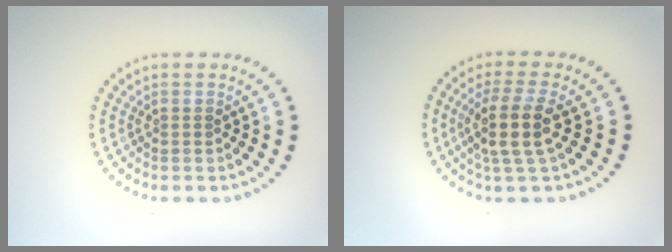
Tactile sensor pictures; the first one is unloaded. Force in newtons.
{"total": 3.9, "press": 3.2, "slide": 2.1}